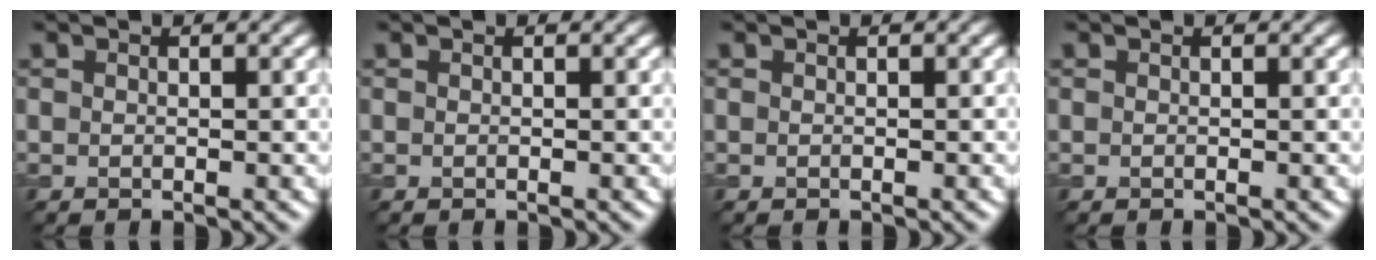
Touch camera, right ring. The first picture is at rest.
{"total": 0.0}
{"total": 0.0}
{"total": 0.0}